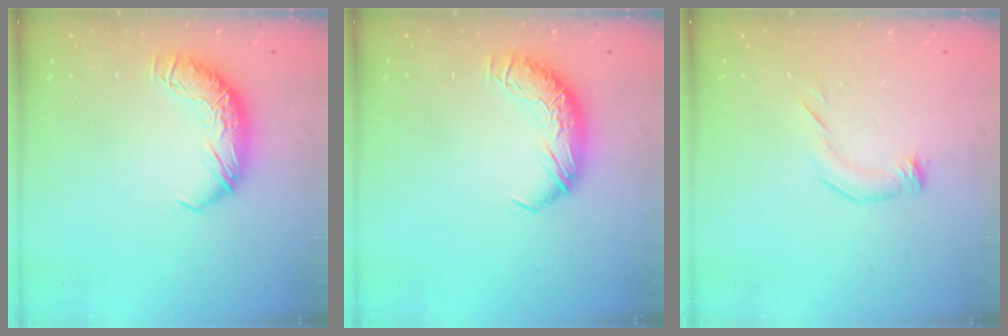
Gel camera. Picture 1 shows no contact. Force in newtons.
{"total": 0.0}
{"total": 4.0, "press": 3.9, "slide": 0.7}